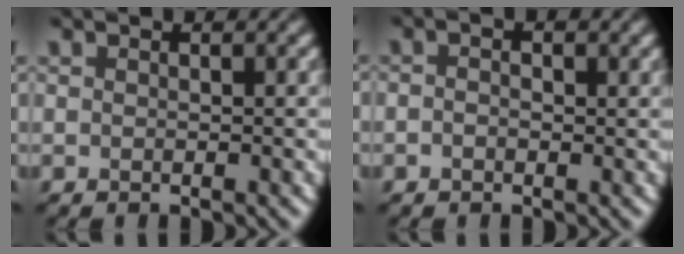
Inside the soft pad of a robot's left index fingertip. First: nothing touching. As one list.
[{"total": 1.4, "force": [0.1, 0.9, 1.1], "torque": [-0.016, -0.001, -0.007]}]